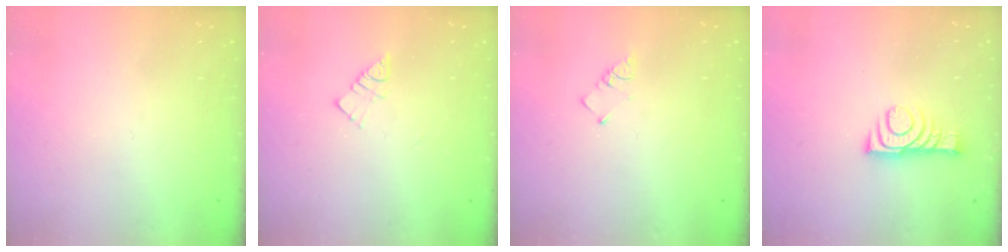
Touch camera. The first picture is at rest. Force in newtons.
{"total": 5.6, "press": 5.6, "slide": 0.2}
{"total": 1.9, "press": 1.9, "slide": 0.3}
{"total": 9.4, "press": 9.4, "slide": 0.9}